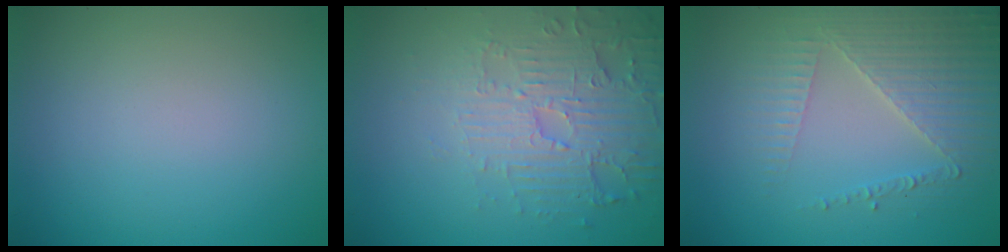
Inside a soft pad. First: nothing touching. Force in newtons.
{"total": 5.3, "press": 3.6, "slide": 3.8}
{"total": 3.8, "press": 3.7, "slide": 0.6}